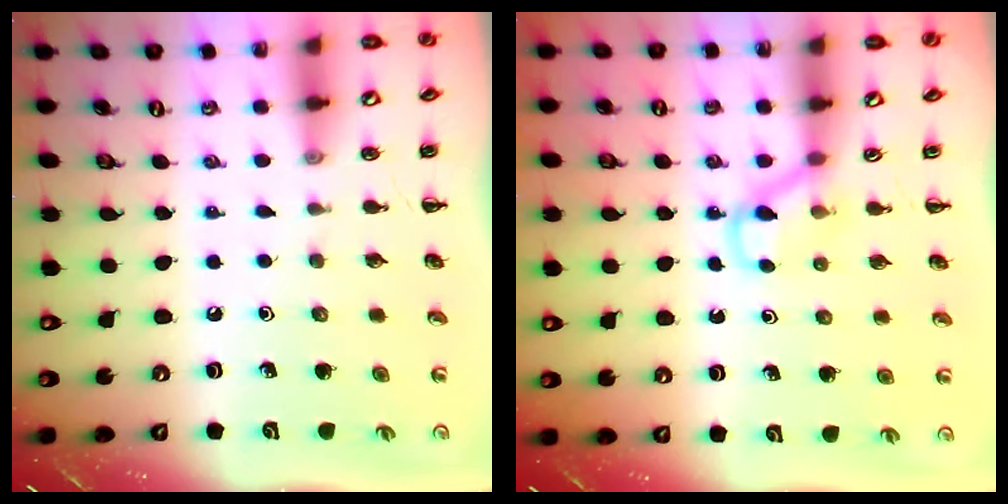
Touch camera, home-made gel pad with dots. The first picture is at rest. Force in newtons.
{"total": 5.1, "press": 4.8, "slide": 1.7}